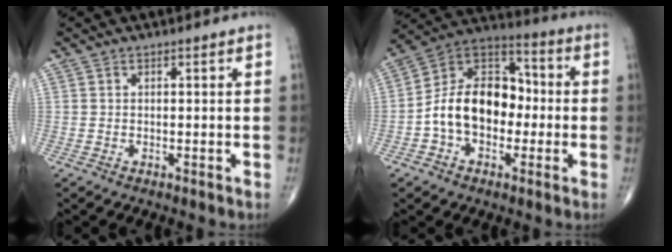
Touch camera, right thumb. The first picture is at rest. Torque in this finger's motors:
{"motor_torque": [2.04, 2.04, 0.21, -0.19, 0.27]}